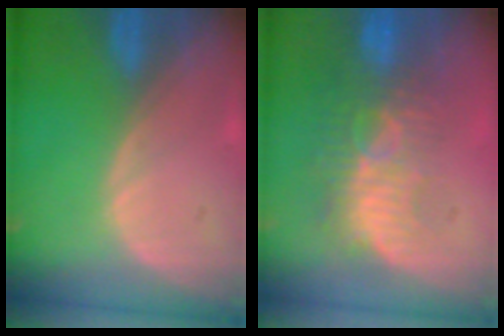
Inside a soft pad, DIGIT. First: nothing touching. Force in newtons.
{"total": 9.0, "press": 8.2, "slide": 3.8}